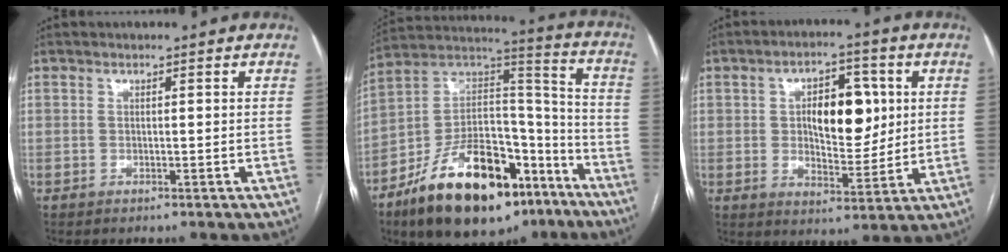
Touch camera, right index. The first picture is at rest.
{"total": 26.7, "force": [-16.5, 11.2, 17.7], "torque": [-0.281, 0.026, -0.265]}
{"total": 10.7, "force": [2.0, 5.2, 9.2], "torque": [-0.143, 0.011, 0.038]}